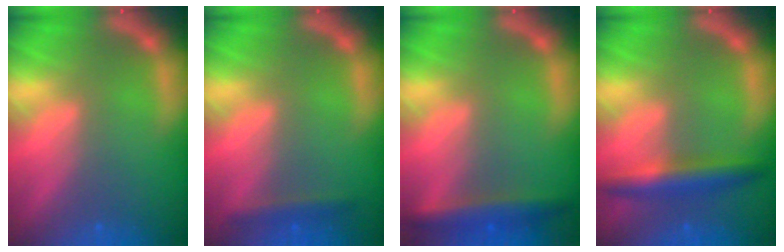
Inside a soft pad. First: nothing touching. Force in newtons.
{"total": 1.9}
{"total": 4.0}
{"total": 4.5}